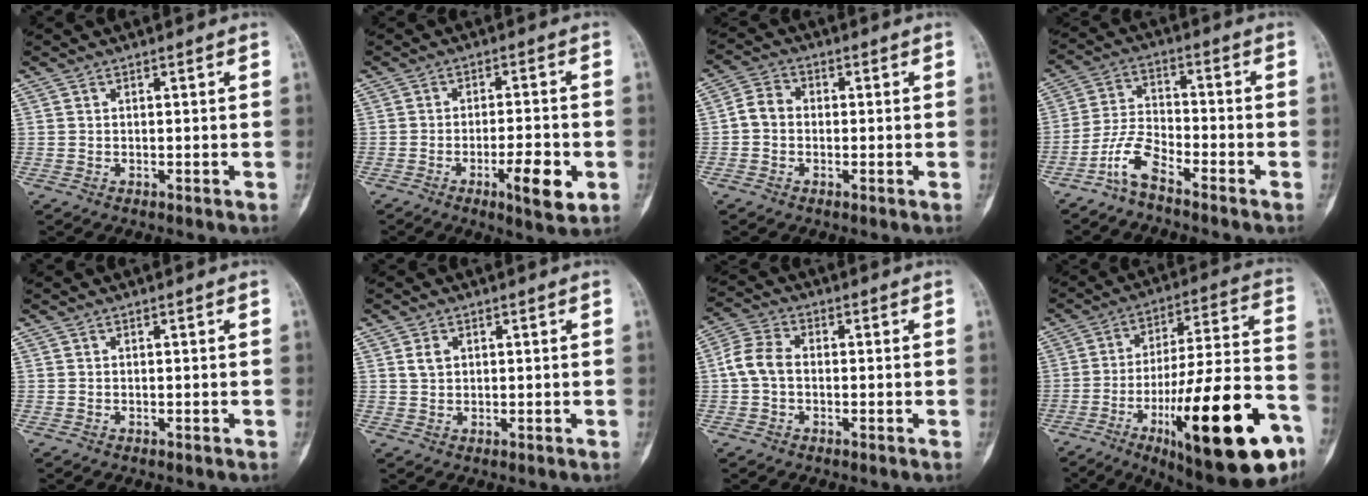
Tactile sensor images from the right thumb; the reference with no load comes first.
{"total": 8.1, "force": [-2.9, 2.1, 7.3], "torque": [-0.112, 0.008, -0.042]}
{"total": 4.3, "force": [-0.5, 3.6, 2.4], "torque": [-0.033, 0.015, -0.019]}
{"total": 6.2, "force": [-4.8, 1.5, 3.5], "torque": [-0.079, 0.035, -0.107]}
{"total": 0.0}
{"total": 2.1, "force": [0.8, 1.5, 1.3], "torque": [-0.020, 0.001, 0.017]}
{"total": 5.9, "force": [-0.4, 4.0, 4.2], "torque": [-0.085, 0.015, -0.018]}
{"total": 28.9, "force": [-12.3, 7.4, 25.1], "torque": [-0.359, 0.053, -0.179]}